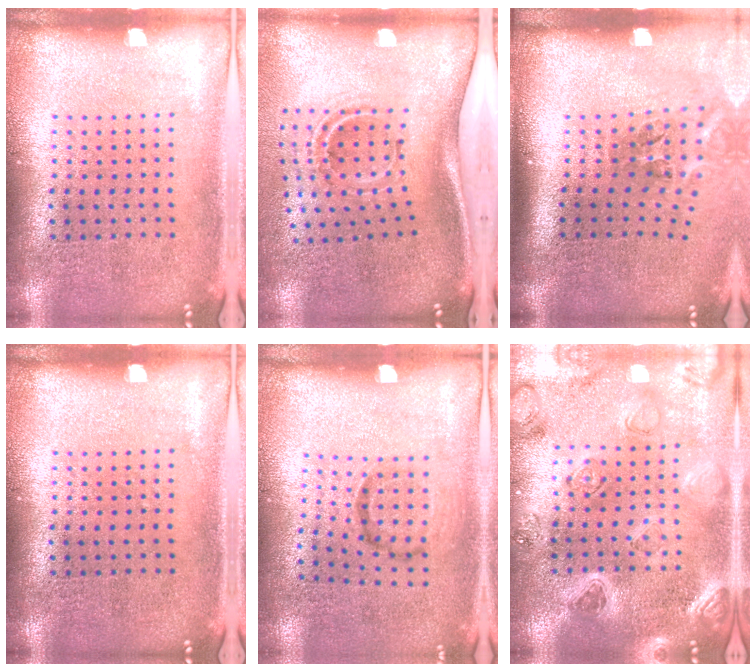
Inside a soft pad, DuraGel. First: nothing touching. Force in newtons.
{"total": 2.2, "press": 1.2, "slide": 1.9}
{"total": 2.2, "press": 1.4, "slide": 1.7}
{"total": 0.0}
{"total": 1.0, "press": 0.6, "slide": 0.8}
{"total": 2.2, "press": 2.2, "slide": 0.5}